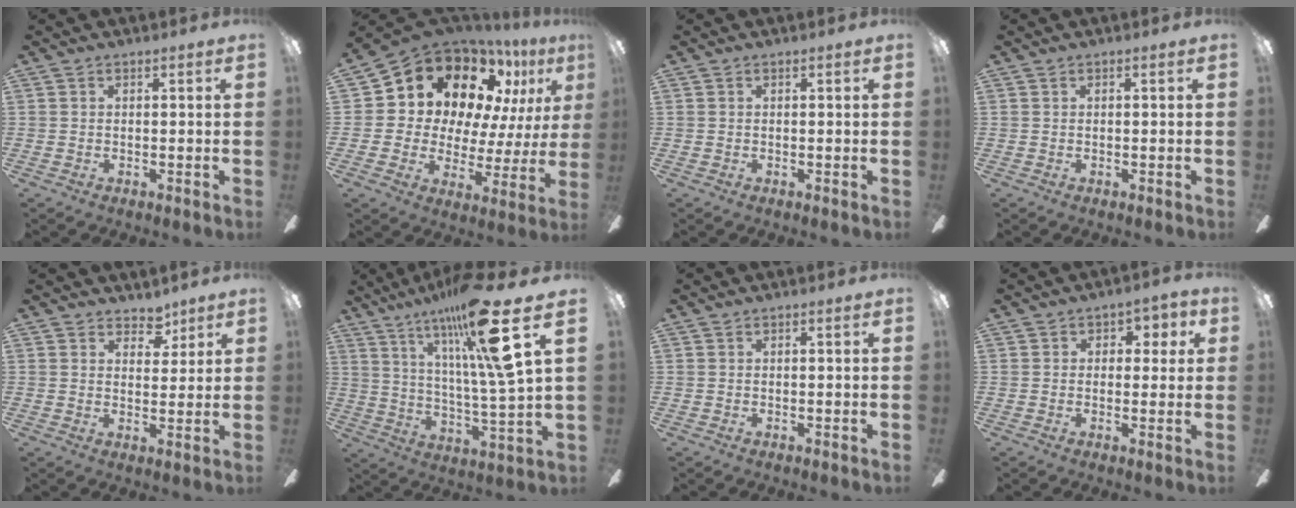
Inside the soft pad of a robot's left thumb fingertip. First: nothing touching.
{"total": 16.9, "force": [12.4, 8.9, 7.1], "torque": [-0.130, -0.092, 0.226]}
{"total": 0.0}
{"total": 0.0}
{"total": 5.1, "force": [4.0, 2.9, 1.3], "torque": [-0.007, -0.022, 0.069]}
{"total": 24.1, "force": [14.2, 3.4, 19.2], "torque": [-0.319, -0.072, 0.212]}
{"total": 0.0}
{"total": 3.5, "force": [0.8, 2.8, 1.9], "torque": [-0.017, 0.004, 0.009]}